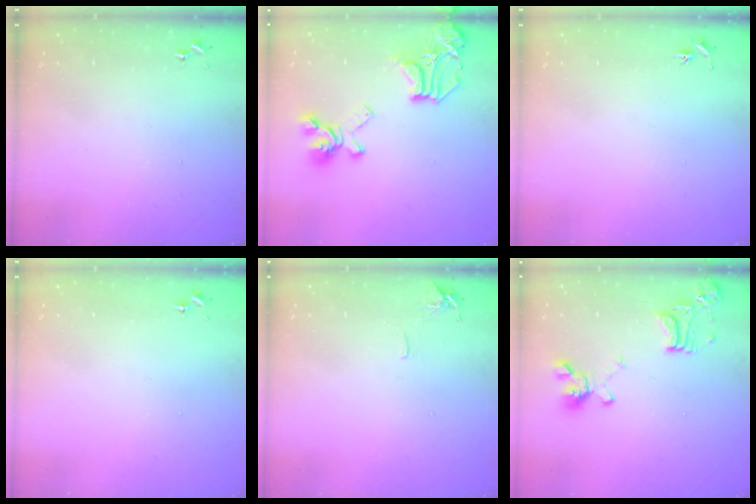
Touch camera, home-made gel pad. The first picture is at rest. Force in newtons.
{"total": 20.8, "press": 20.7, "slide": 1.6}
{"total": 3.0, "press": 3.0, "slide": 0.3}
{"total": 0.0}
{"total": 6.5, "press": 6.4, "slide": 0.7}
{"total": 15.8, "press": 15.7, "slide": 1.4}